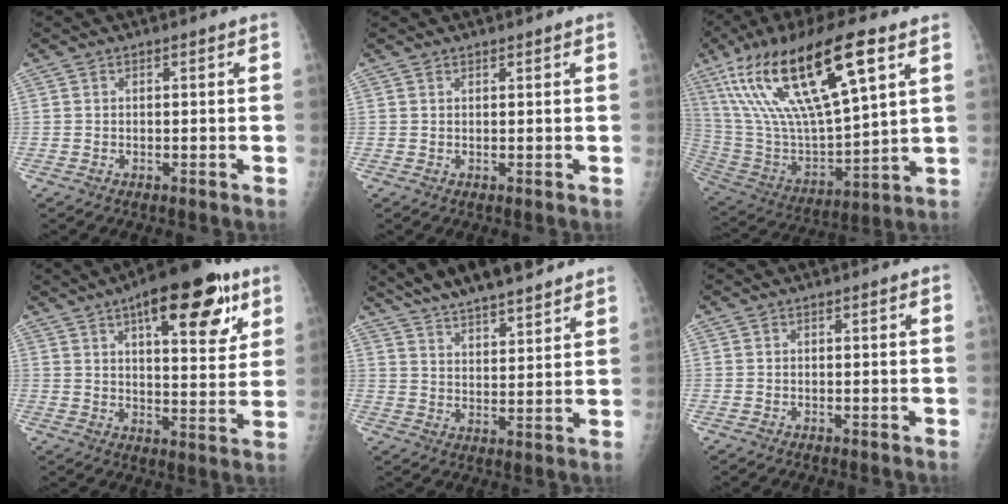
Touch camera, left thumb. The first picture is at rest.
{"total": 0.9, "force": [0.8, 0.2, 0.1], "torque": [0.000, -0.006, 0.014]}
{"total": 27.0, "force": [12.8, 8.2, 22.3], "torque": [-0.422, -0.020, 0.245]}
{"total": 18.9, "force": [9.9, 7.0, 14.5], "torque": [-0.169, -0.034, 0.140]}
{"total": 17.2, "force": [14.6, 3.8, 8.2], "torque": [-0.112, -0.037, 0.234]}
{"total": 0.0}